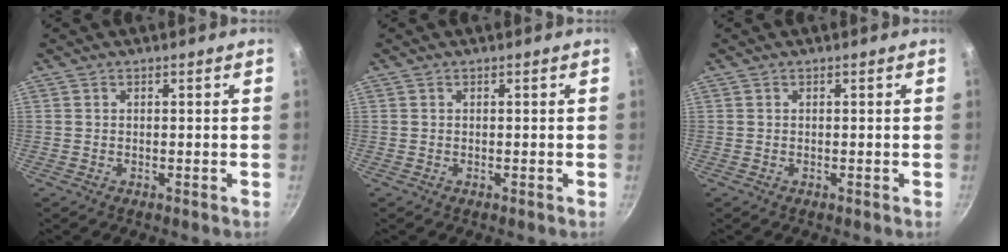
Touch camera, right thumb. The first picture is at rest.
{"total": 0.0}
{"total": 0.0}